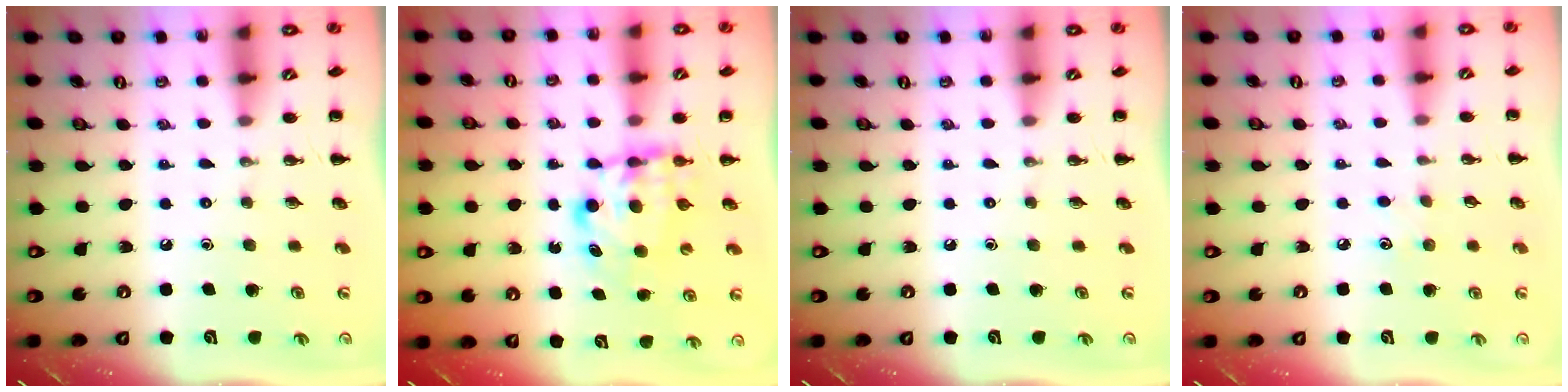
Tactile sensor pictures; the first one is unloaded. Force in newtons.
{"total": 6.1, "press": 6.1, "slide": 0.6}
{"total": 0.0}
{"total": 4.6, "press": 4.4, "slide": 1.3}